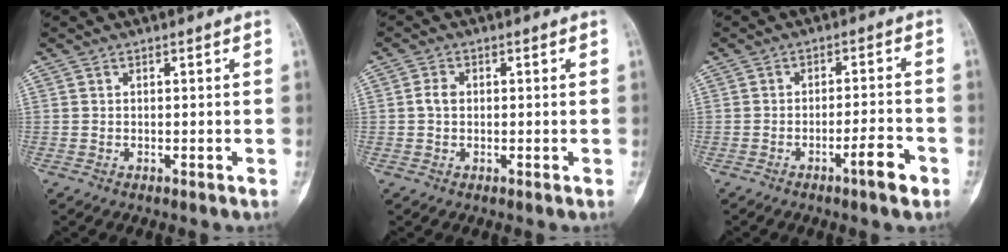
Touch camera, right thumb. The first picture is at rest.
{"total": 2.2, "force": [0.1, 1.6, 1.5], "torque": [-0.028, 0.004, -0.002]}
{"total": 5.5, "force": [-3.0, 0.8, 4.5], "torque": [-0.070, 0.019, -0.046]}